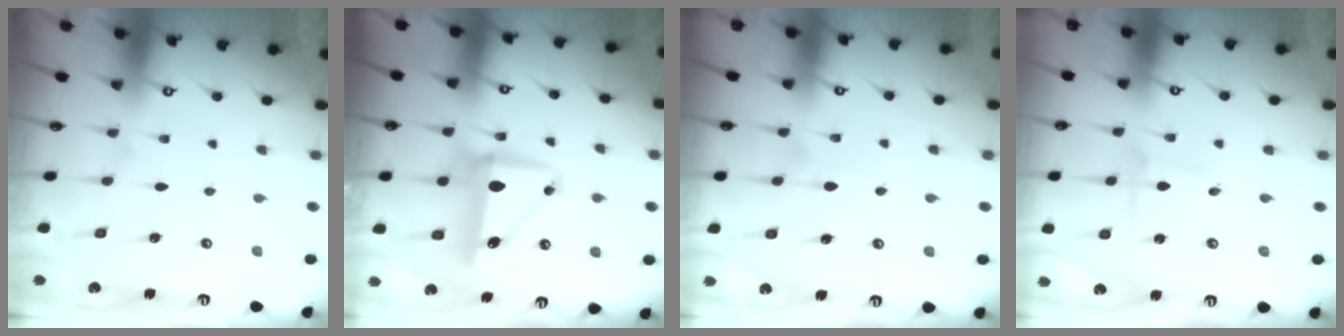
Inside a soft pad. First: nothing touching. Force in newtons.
{"total": 8.8, "press": 8.6, "slide": 1.7}
{"total": 5.3, "press": 5.2, "slide": 0.7}
{"total": 1.4, "press": 1.4, "slide": 0.1}